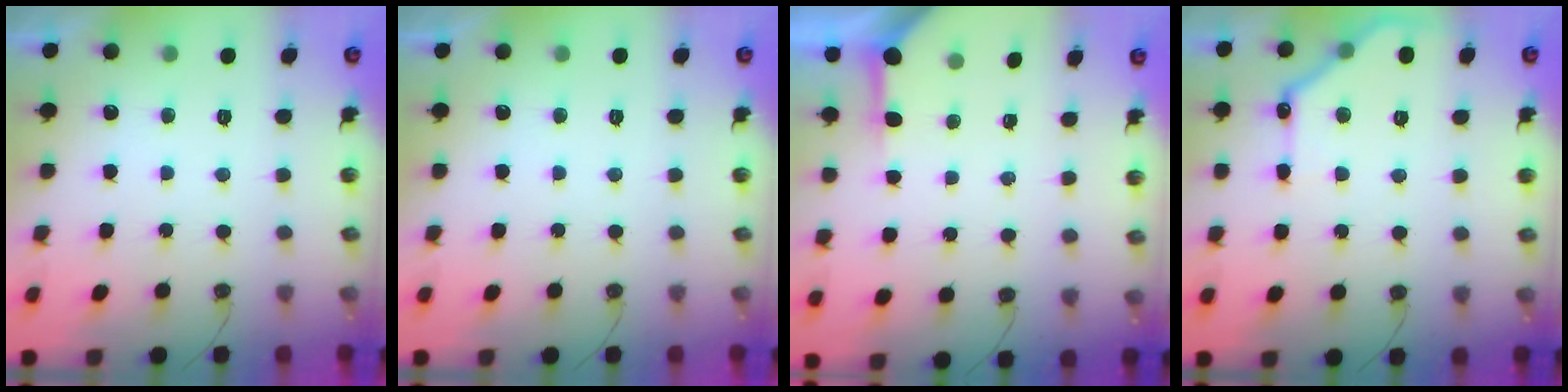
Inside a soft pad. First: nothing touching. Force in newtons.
{"total": 0.0}
{"total": 3.5, "press": 3.5, "slide": 0.5}
{"total": 12.1, "press": 12.1, "slide": 0.7}